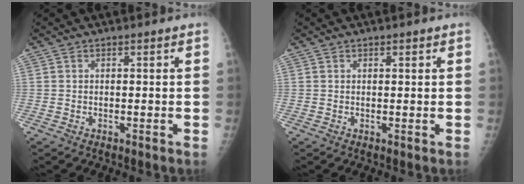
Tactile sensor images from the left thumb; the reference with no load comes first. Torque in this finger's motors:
{"motor_torque": [0.04, 0.15, -0.35, -0.10, 0.03]}